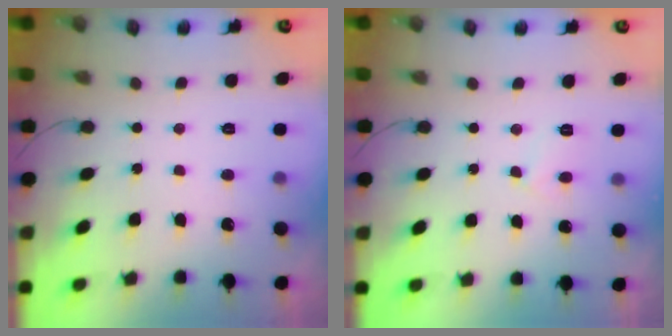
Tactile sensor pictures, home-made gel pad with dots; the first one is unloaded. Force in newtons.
{"total": 3.9, "press": 3.8, "slide": 0.4}